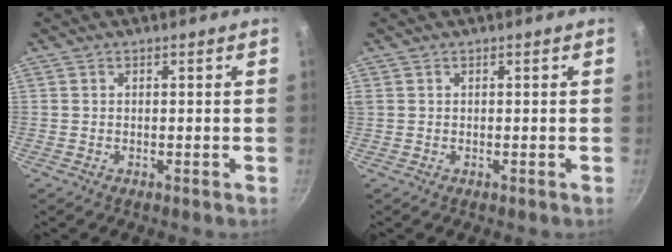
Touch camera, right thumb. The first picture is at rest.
{"total": 0.5, "force": [0.2, 0.4, 0.2], "torque": [-0.006, 0.003, 0.005]}